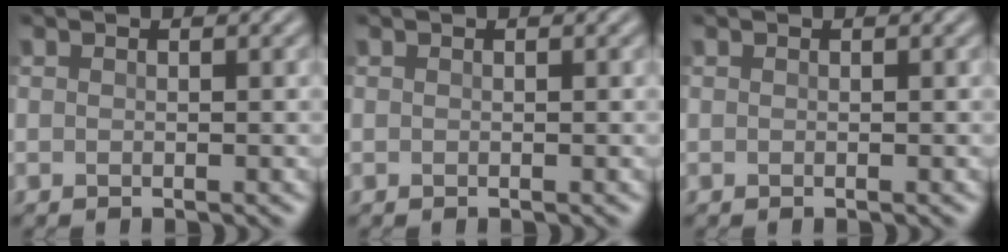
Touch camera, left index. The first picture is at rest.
{"total": 0.0}
{"total": 0.0}